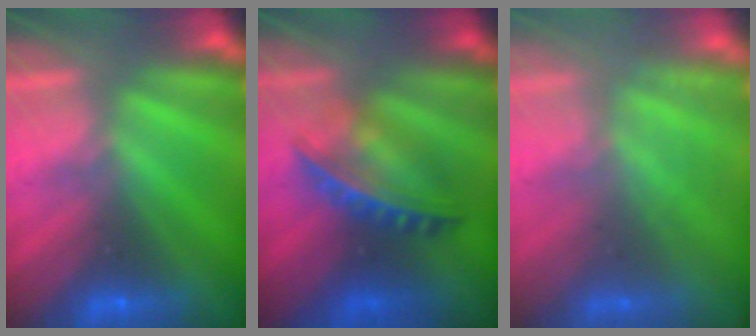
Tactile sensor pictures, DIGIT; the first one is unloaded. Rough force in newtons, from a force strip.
{"total": 8.5}
{"total": 2.9}